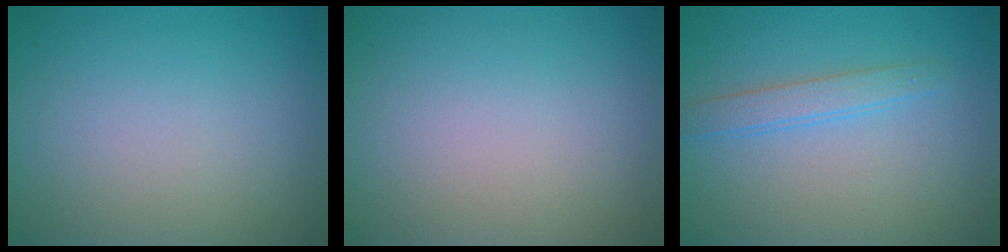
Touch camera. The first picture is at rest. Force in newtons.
{"total": 0.0}
{"total": 2.1, "press": 2.1, "slide": 0.1}